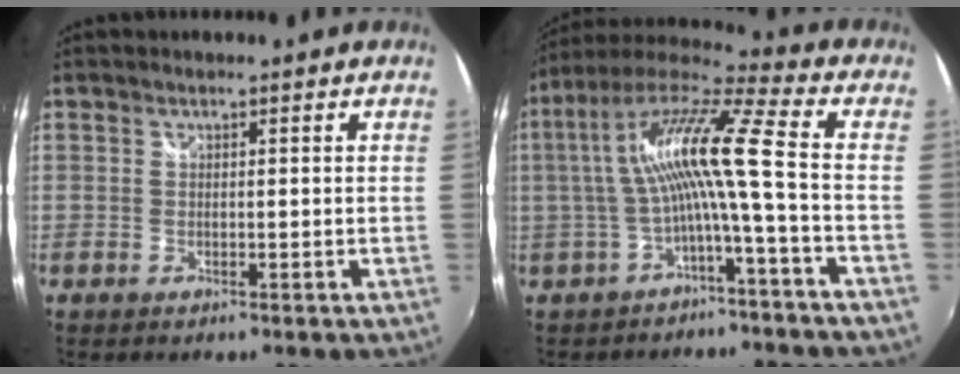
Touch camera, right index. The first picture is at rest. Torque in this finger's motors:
{"motor_torque": [1.12, -0.64, 0.98, 0.21]}